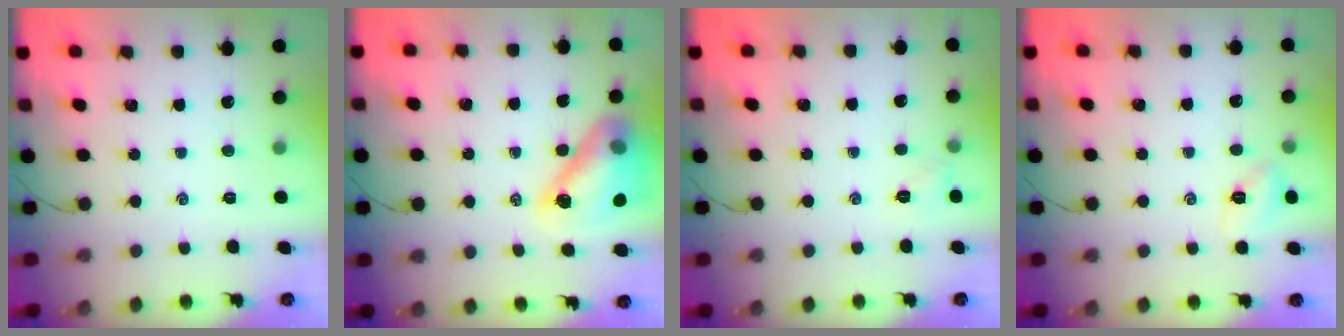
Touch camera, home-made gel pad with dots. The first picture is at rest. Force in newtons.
{"total": 15.8, "press": 15.2, "slide": 4.3}
{"total": 3.6, "press": 3.5, "slide": 1.1}
{"total": 6.1, "press": 6.0, "slide": 1.2}